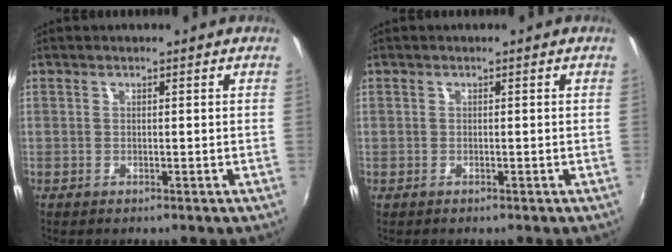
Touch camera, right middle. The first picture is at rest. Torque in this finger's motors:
{"motor_torque": [-0.18, -0.12, -0.03, 0.01]}